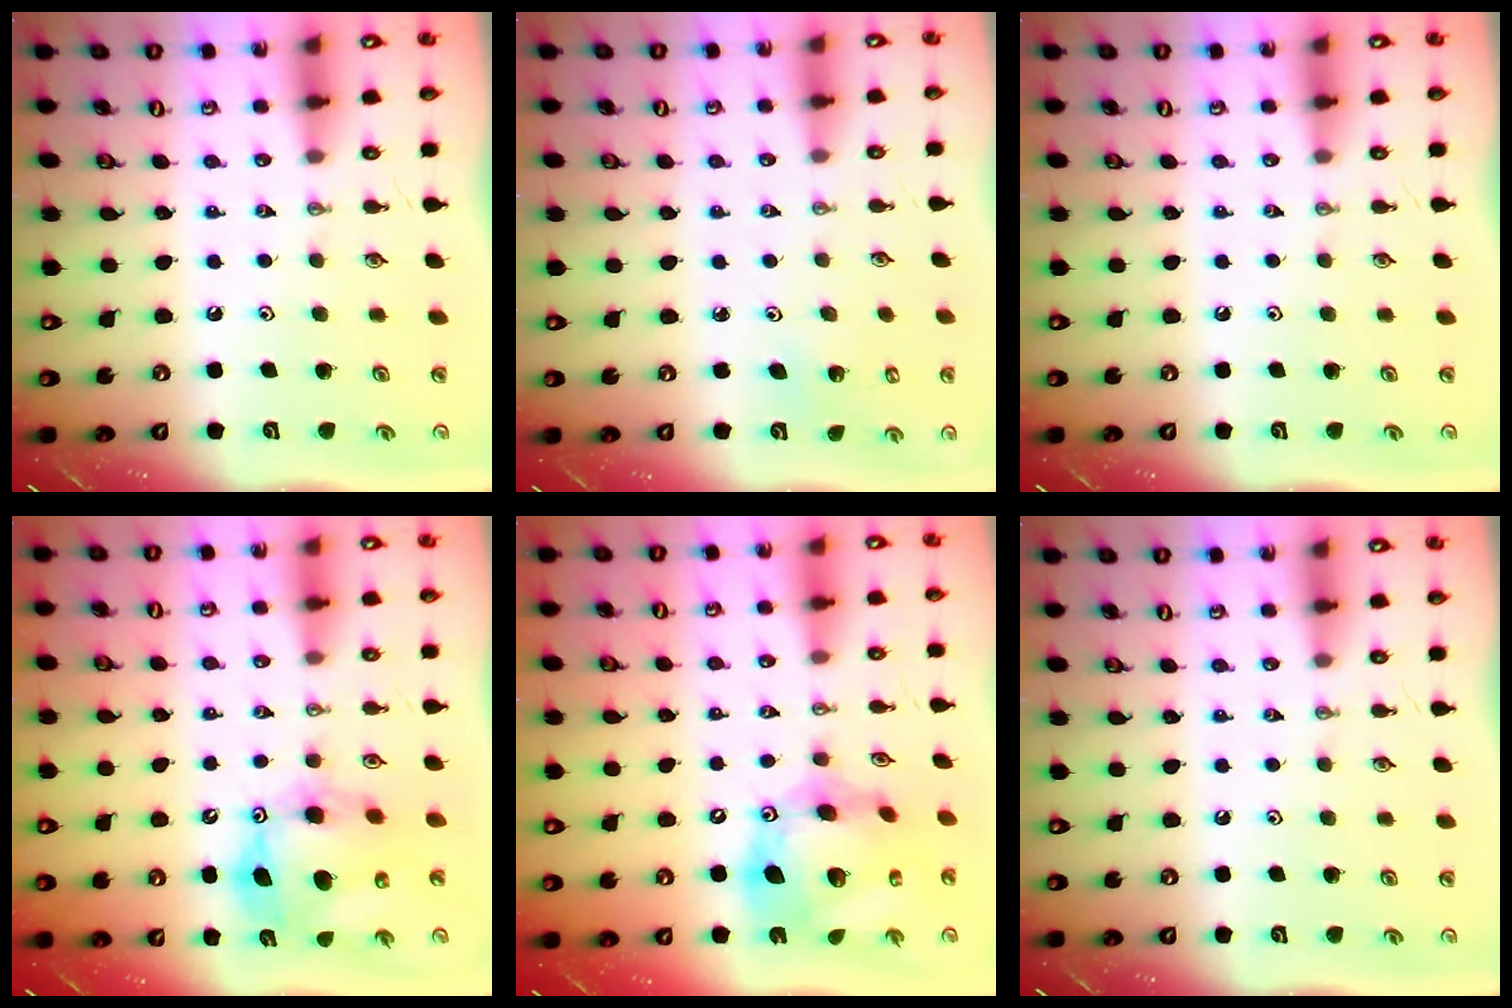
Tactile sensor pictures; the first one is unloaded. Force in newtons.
{"total": 2.3, "press": 2.3, "slide": 0.3}
{"total": 0.0}
{"total": 13.9, "press": 13.8, "slide": 1.6}
{"total": 20.0, "press": 19.9, "slide": 2.2}
{"total": 0.0}